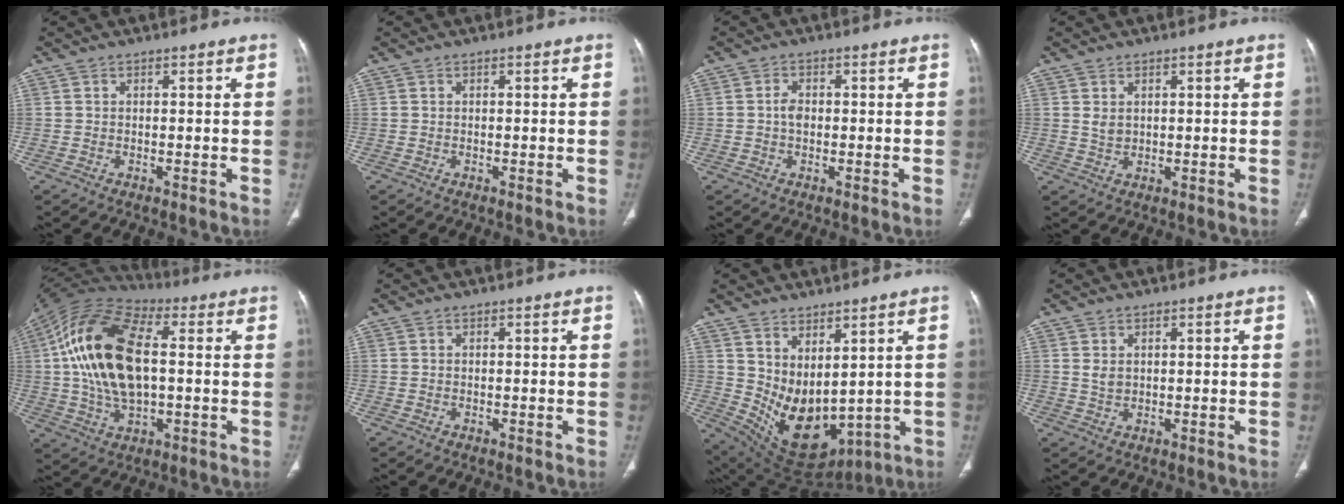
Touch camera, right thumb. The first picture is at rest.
{"total": 0.0}
{"total": 2.4, "force": [-0.1, 1.7, 1.7], "torque": [-0.025, 0.006, -0.006]}
{"total": 2.1, "force": [0.9, 1.3, 1.4], "torque": [-0.022, -0.005, 0.022]}
{"total": 21.2, "force": [2.0, 11.0, 18.0], "torque": [-0.358, 0.017, 0.030]}
{"total": 0.0}
{"total": 13.1, "force": [3.4, 7.6, 10.1], "torque": [-0.150, -0.041, 0.099]}
{"total": 2.0, "force": [0.8, 1.2, 1.3], "torque": [-0.022, -0.004, 0.021]}